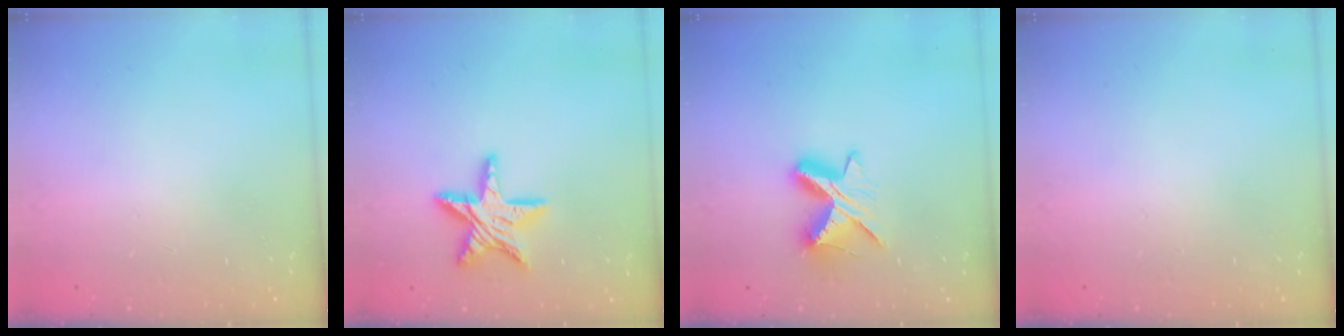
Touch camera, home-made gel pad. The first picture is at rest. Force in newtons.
{"total": 13.9, "press": 13.9, "slide": 1.1}
{"total": 9.1, "press": 9.1, "slide": 0.5}
{"total": 0.0}